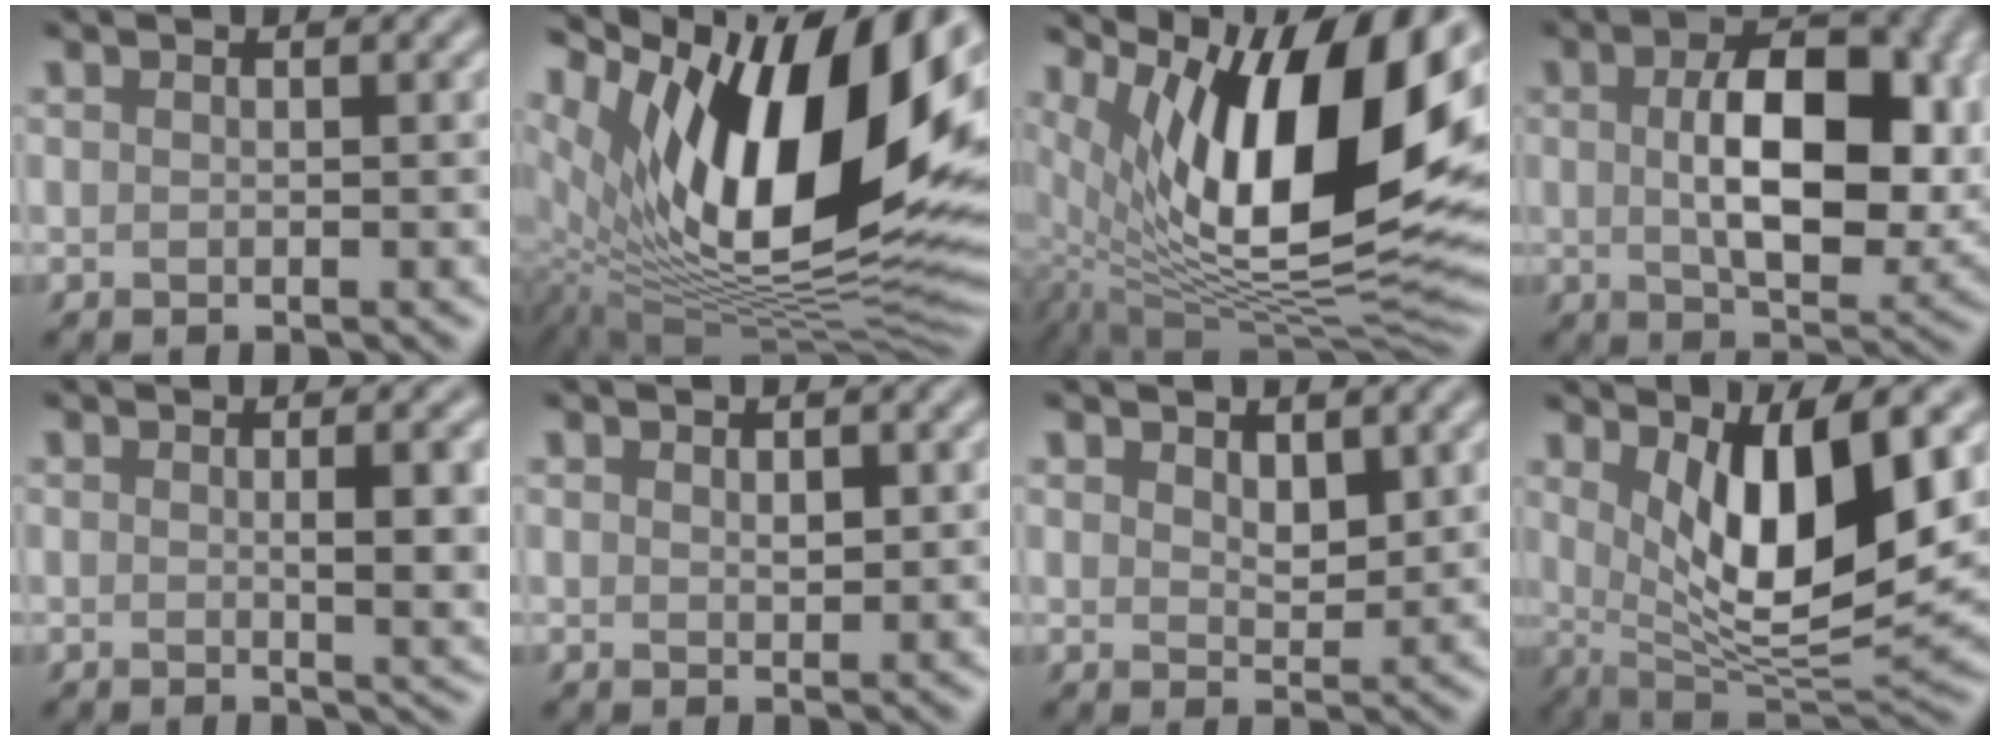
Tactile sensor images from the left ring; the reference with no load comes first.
{"total": 17.8, "force": [6.2, 8.1, 14.6], "torque": [-0.236, -0.001, 0.105]}
{"total": 15.5, "force": [6.0, 6.0, 13.0], "torque": [-0.205, -0.006, 0.102]}
{"total": 9.9, "force": [1.0, 5.2, 8.4], "torque": [-0.132, -0.003, 0.020]}
{"total": 4.5, "force": [0.4, 1.1, 4.4], "torque": [-0.053, 0.000, 0.007]}
{"total": 1.0, "force": [0.4, 0.5, 0.7], "torque": [-0.013, -0.002, 0.010]}
{"total": 2.1, "force": [1.2, 1.1, 1.4], "torque": [-0.023, -0.005, 0.025]}
{"total": 9.4, "force": [2.3, 3.0, 8.6], "torque": [-0.139, -0.023, 0.046]}